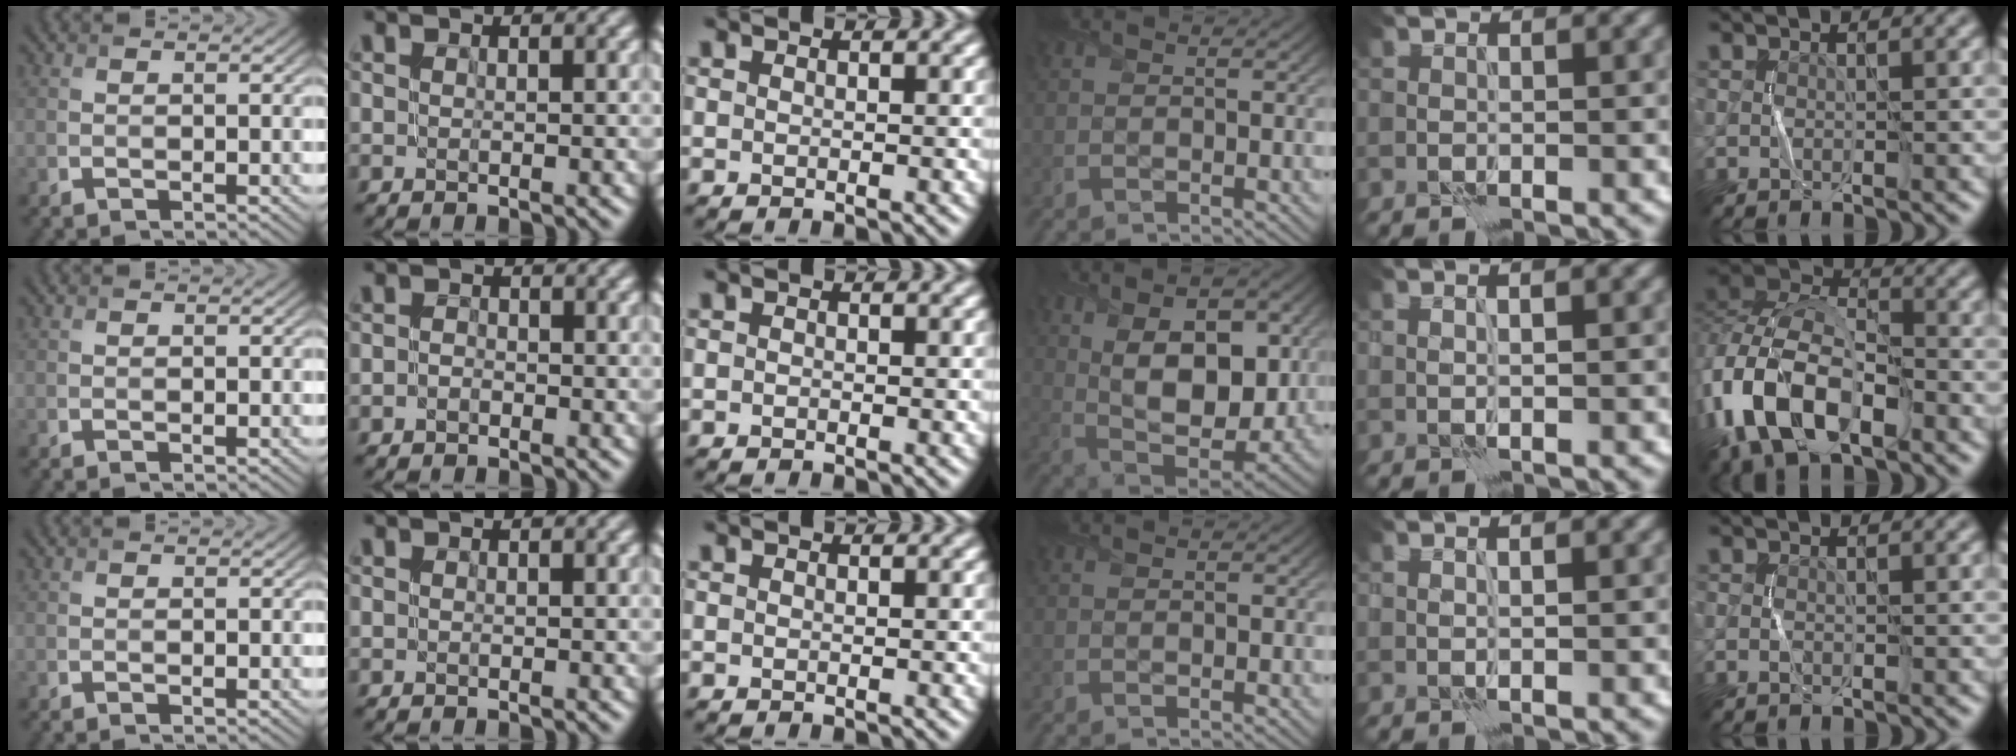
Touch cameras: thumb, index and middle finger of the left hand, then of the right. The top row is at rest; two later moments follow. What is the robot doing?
{"motion": "fold", "object": "scarf"}